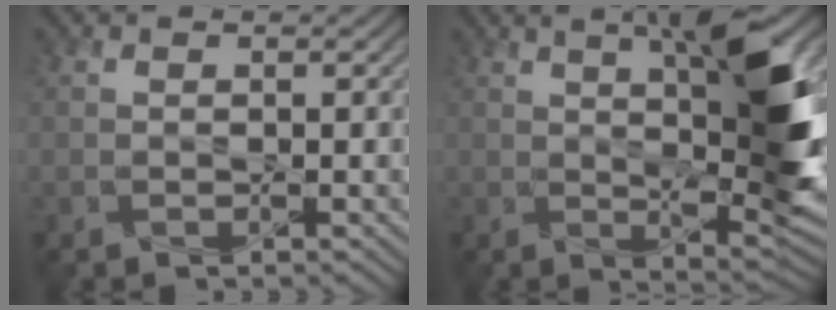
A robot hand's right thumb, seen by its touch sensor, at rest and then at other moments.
{"total": 11.5, "force": [2.8, 2.9, 10.8], "torque": [-0.162, -0.004, 0.049]}